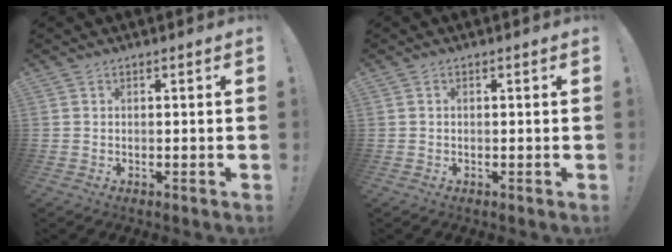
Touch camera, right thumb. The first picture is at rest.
{"total": 0.0}